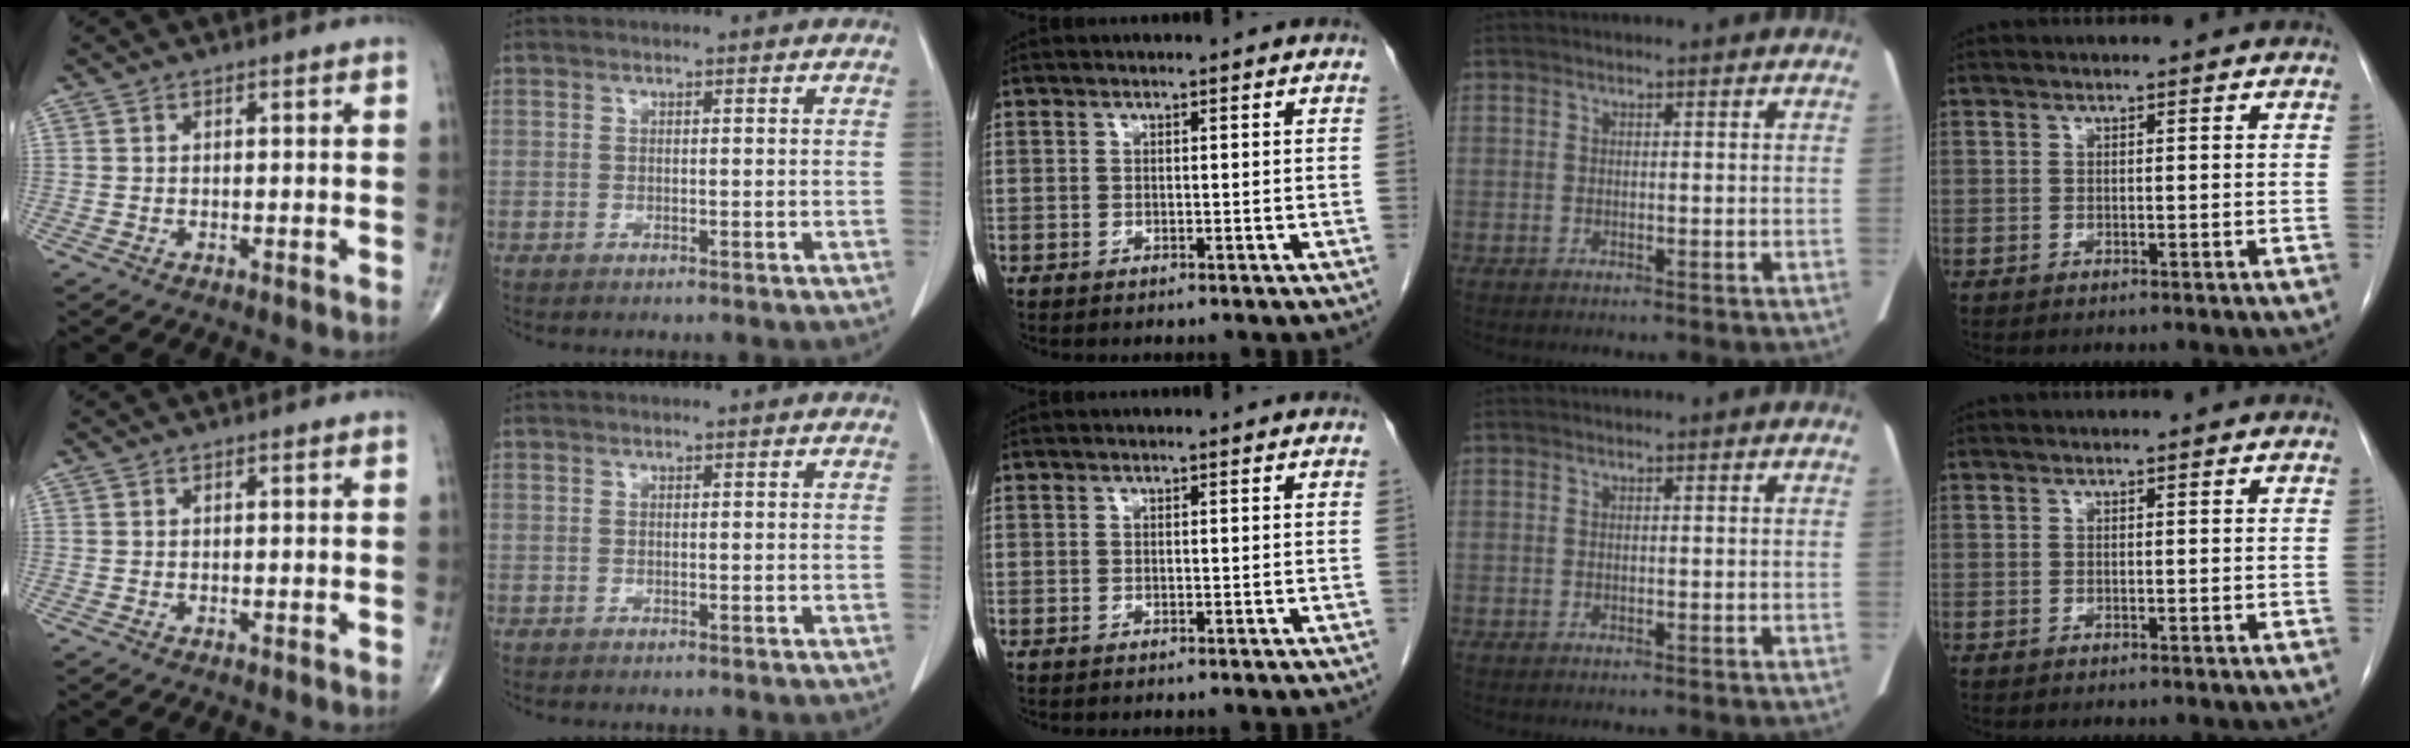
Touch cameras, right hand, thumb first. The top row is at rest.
{}